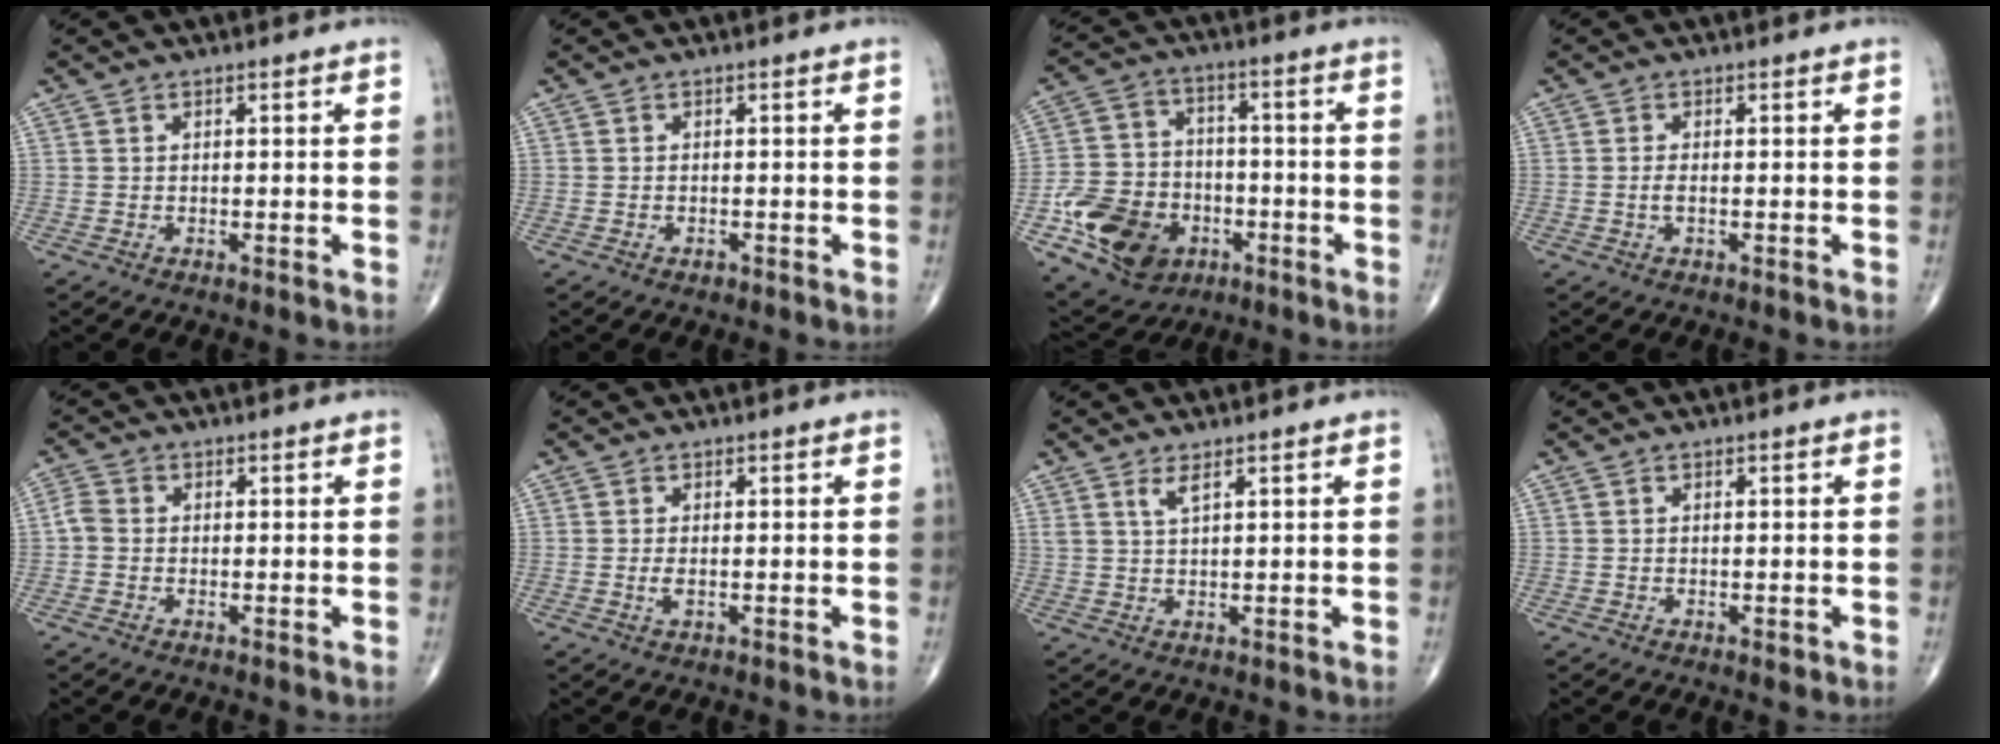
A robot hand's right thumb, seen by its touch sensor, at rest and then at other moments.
{"total": 0.6, "force": [-0.4, 0.4, 0.3], "torque": [-0.003, 0.001, -0.007]}
{"total": 16.7, "force": [-6.4, 12.7, 8.8], "torque": [-0.134, 0.029, -0.105]}
{"total": 1.4, "force": [-0.3, 0.5, 1.3], "torque": [-0.027, -0.003, -0.007]}
{"total": 2.4, "force": [-0.4, 1.9, 1.4], "torque": [-0.025, 0.004, -0.019]}
{"total": 1.5, "force": [-0.2, 0.6, 1.4], "torque": [-0.030, -0.006, -0.006]}
{"total": 2.2, "force": [1.3, 0.3, 1.7], "torque": [-0.038, -0.009, 0.031]}
{"total": 0.7, "force": [-0.3, 0.3, 0.5], "torque": [-0.005, -0.001, -0.004]}